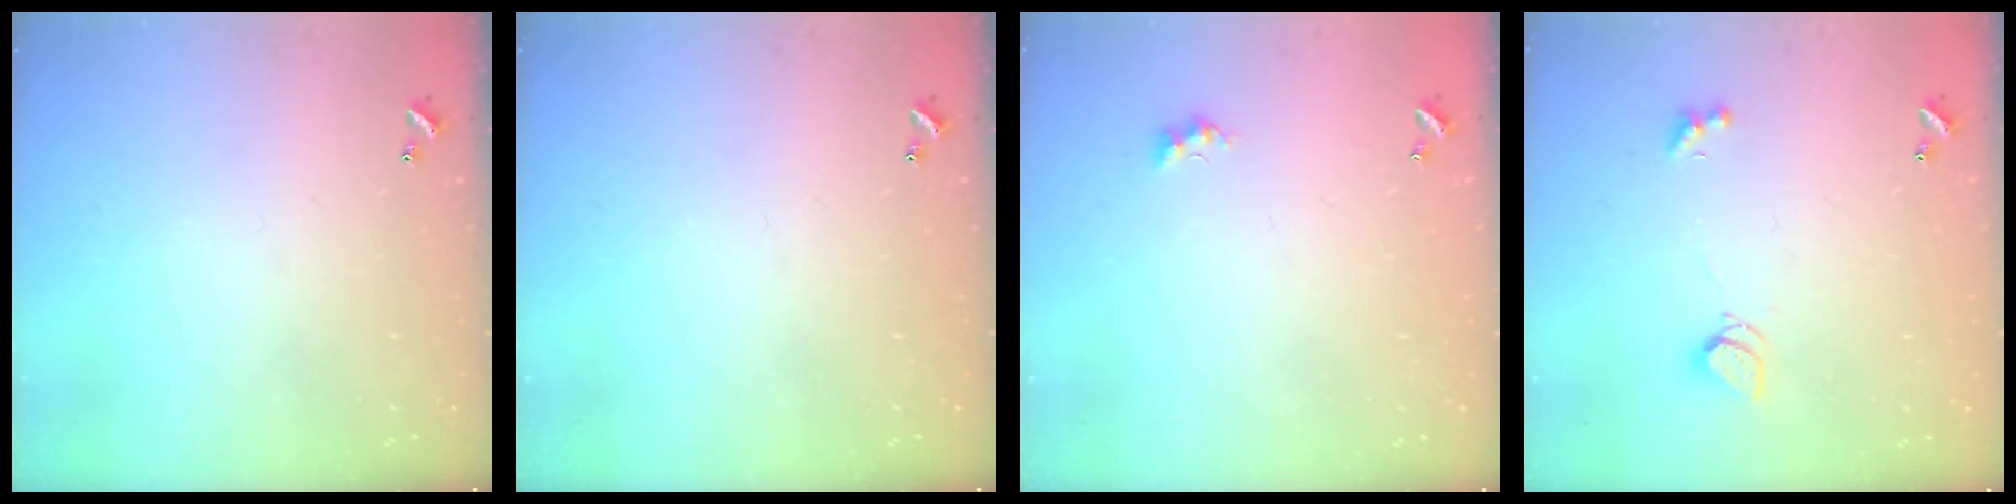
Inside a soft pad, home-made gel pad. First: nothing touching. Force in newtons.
{"total": 0.0}
{"total": 2.7, "press": 2.6, "slide": 0.6}
{"total": 2.5, "press": 2.5, "slide": 0.6}